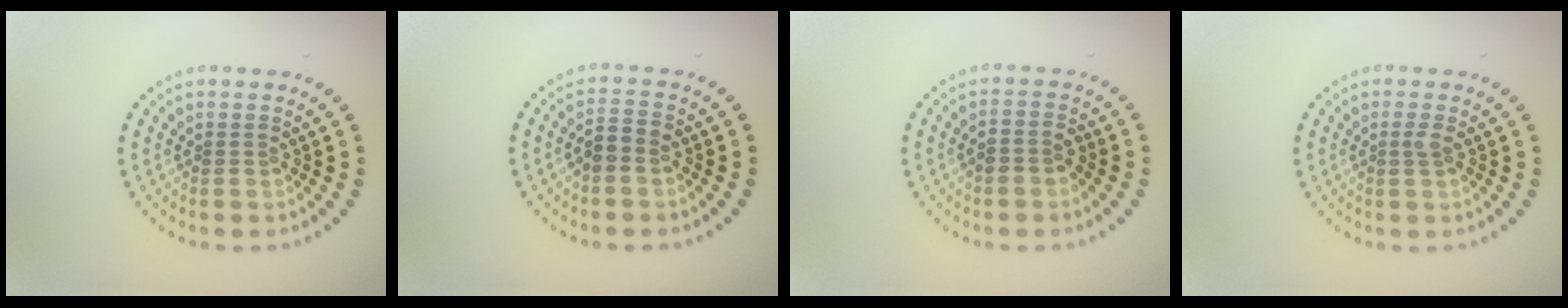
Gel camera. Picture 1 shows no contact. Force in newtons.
{"total": 1.8, "press": 1.7, "slide": 0.6}
{"total": 1.9, "press": 1.7, "slide": 0.8}
{"total": 0.7, "press": 0.6, "slide": 0.5}